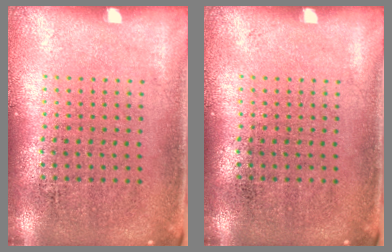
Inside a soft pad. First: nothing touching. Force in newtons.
{"total": 0.0}